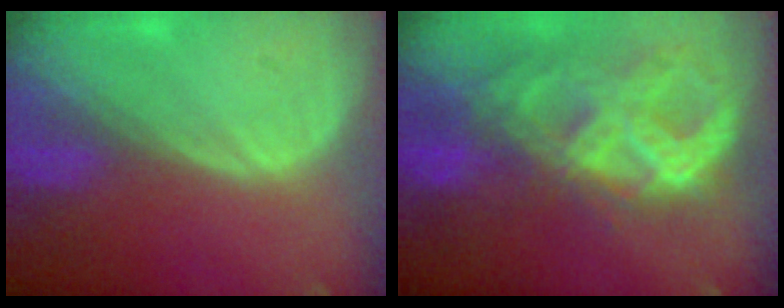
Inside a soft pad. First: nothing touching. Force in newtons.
{"total": 11.2, "press": 9.5, "slide": 5.9}